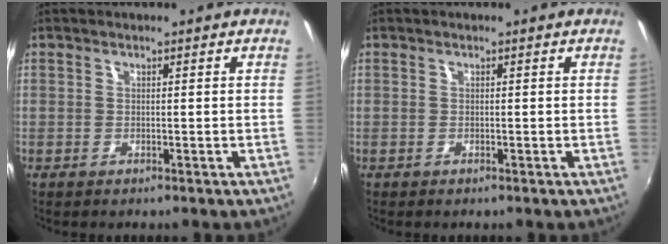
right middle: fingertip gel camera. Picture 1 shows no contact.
{"total": 0.0}